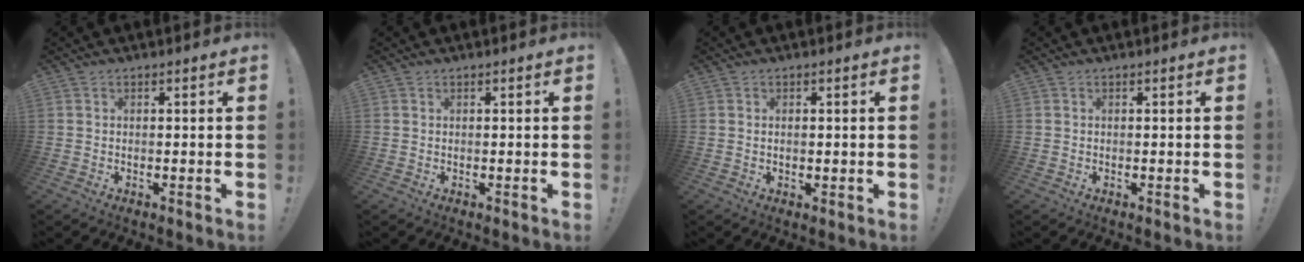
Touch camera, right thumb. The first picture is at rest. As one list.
[{"total": 0.0}, {"total": 1.0, "force": [0.2, 0.7, 0.7], "torque": [-0.011, 0.002, 0.002]}, {"total": 0.0}]